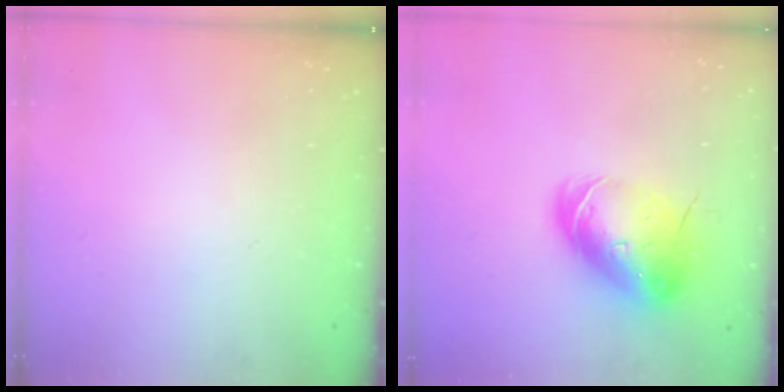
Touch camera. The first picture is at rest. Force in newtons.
{"total": 13.5, "press": 13.3, "slide": 2.4}